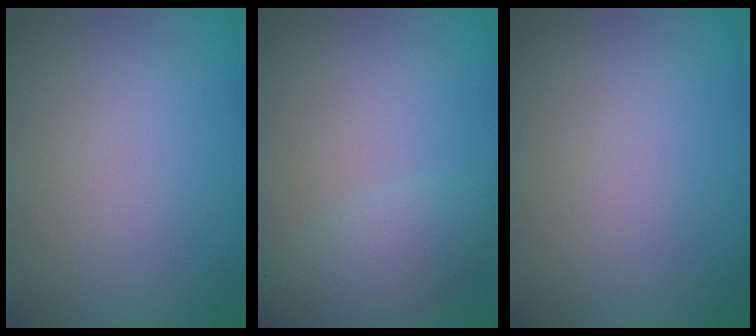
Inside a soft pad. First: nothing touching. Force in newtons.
{"total": 3.0, "press": 3.0, "slide": 0.1}
{"total": 0.0}